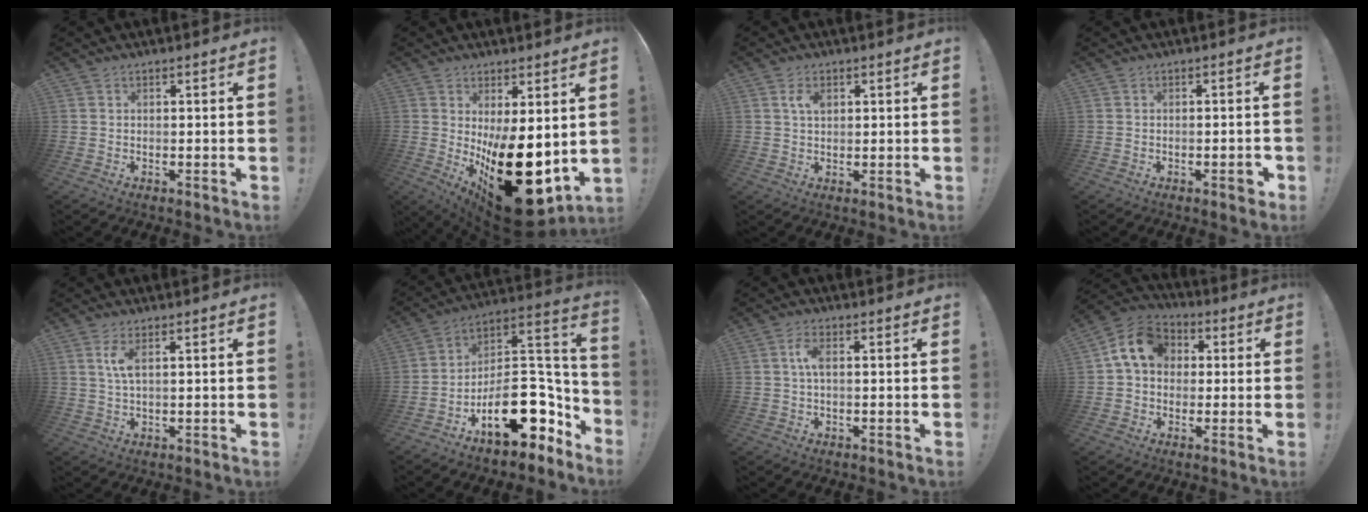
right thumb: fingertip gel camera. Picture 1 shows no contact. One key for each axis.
{"total": 21.9, "fx": -4.5, "fy": 9.5, "fz": 19.2, "tx": -0.272, "ty": 0.002, "tz": -0.046}
{"total": 3.9, "fx": 1.3, "fy": 2.1, "fz": 3.0, "tx": -0.054, "ty": 0.003, "tz": 0.021}
{"total": 2.9, "fx": -1.5, "fy": 0.9, "fz": 2.3, "tx": -0.030, "ty": 0.008, "tz": -0.024}
{"total": 4.4, "fx": 1.5, "fy": 1.3, "fz": 3.9, "tx": -0.080, "ty": -0.004, "tz": 0.021}
{"total": 20.2, "fx": -7.8, "fy": 11.5, "fz": 14.7, "tx": -0.199, "ty": 0.047, "tz": -0.111}
{"total": 4.2, "fx": 0.3, "fy": 1.6, "fz": 3.9, "tx": -0.074, "ty": 0.003, "tz": 0.001}
{"total": 12.2, "fx": 2.8, "fy": 9.7, "fz": 7.0, "tx": -0.096, "ty": 0.007, "tz": 0.057}